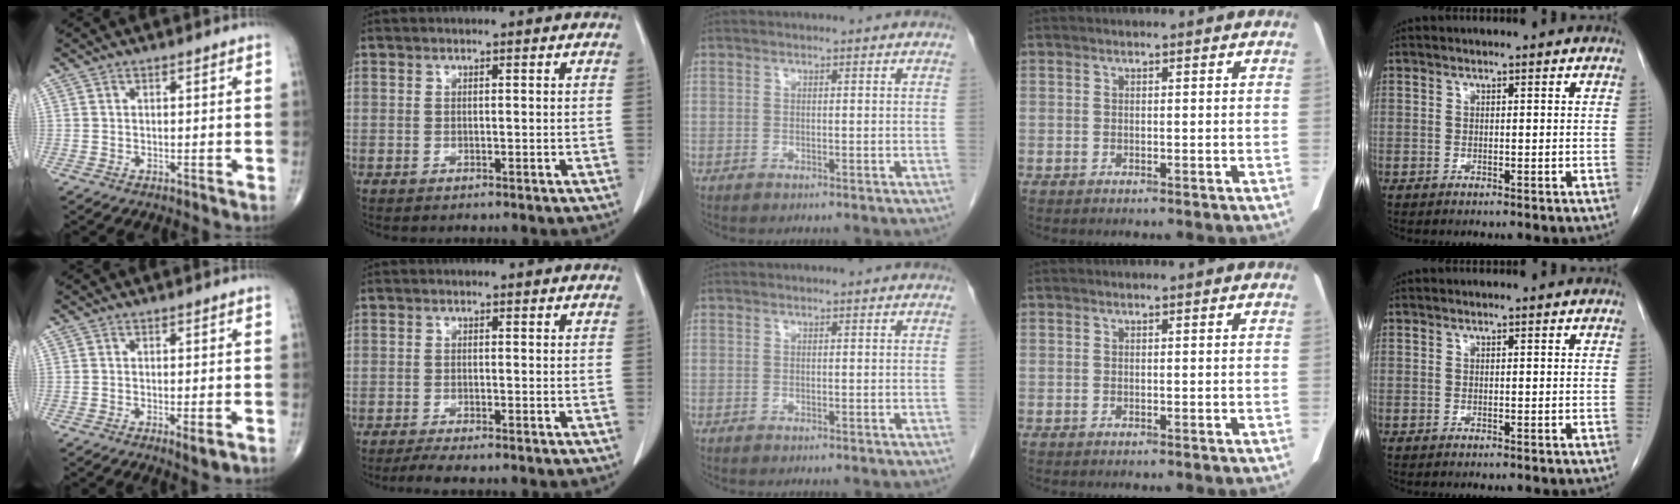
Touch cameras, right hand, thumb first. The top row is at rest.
{"thumb": {"total": 2.4, "force": [-0.9, 0.6, 2.2], "torque": [-0.036, -0.008, -0.012]}, "index": {"total": 2.5, "force": [-2.1, 0.0, 1.4], "torque": [-0.026, -0.006, -0.038]}}